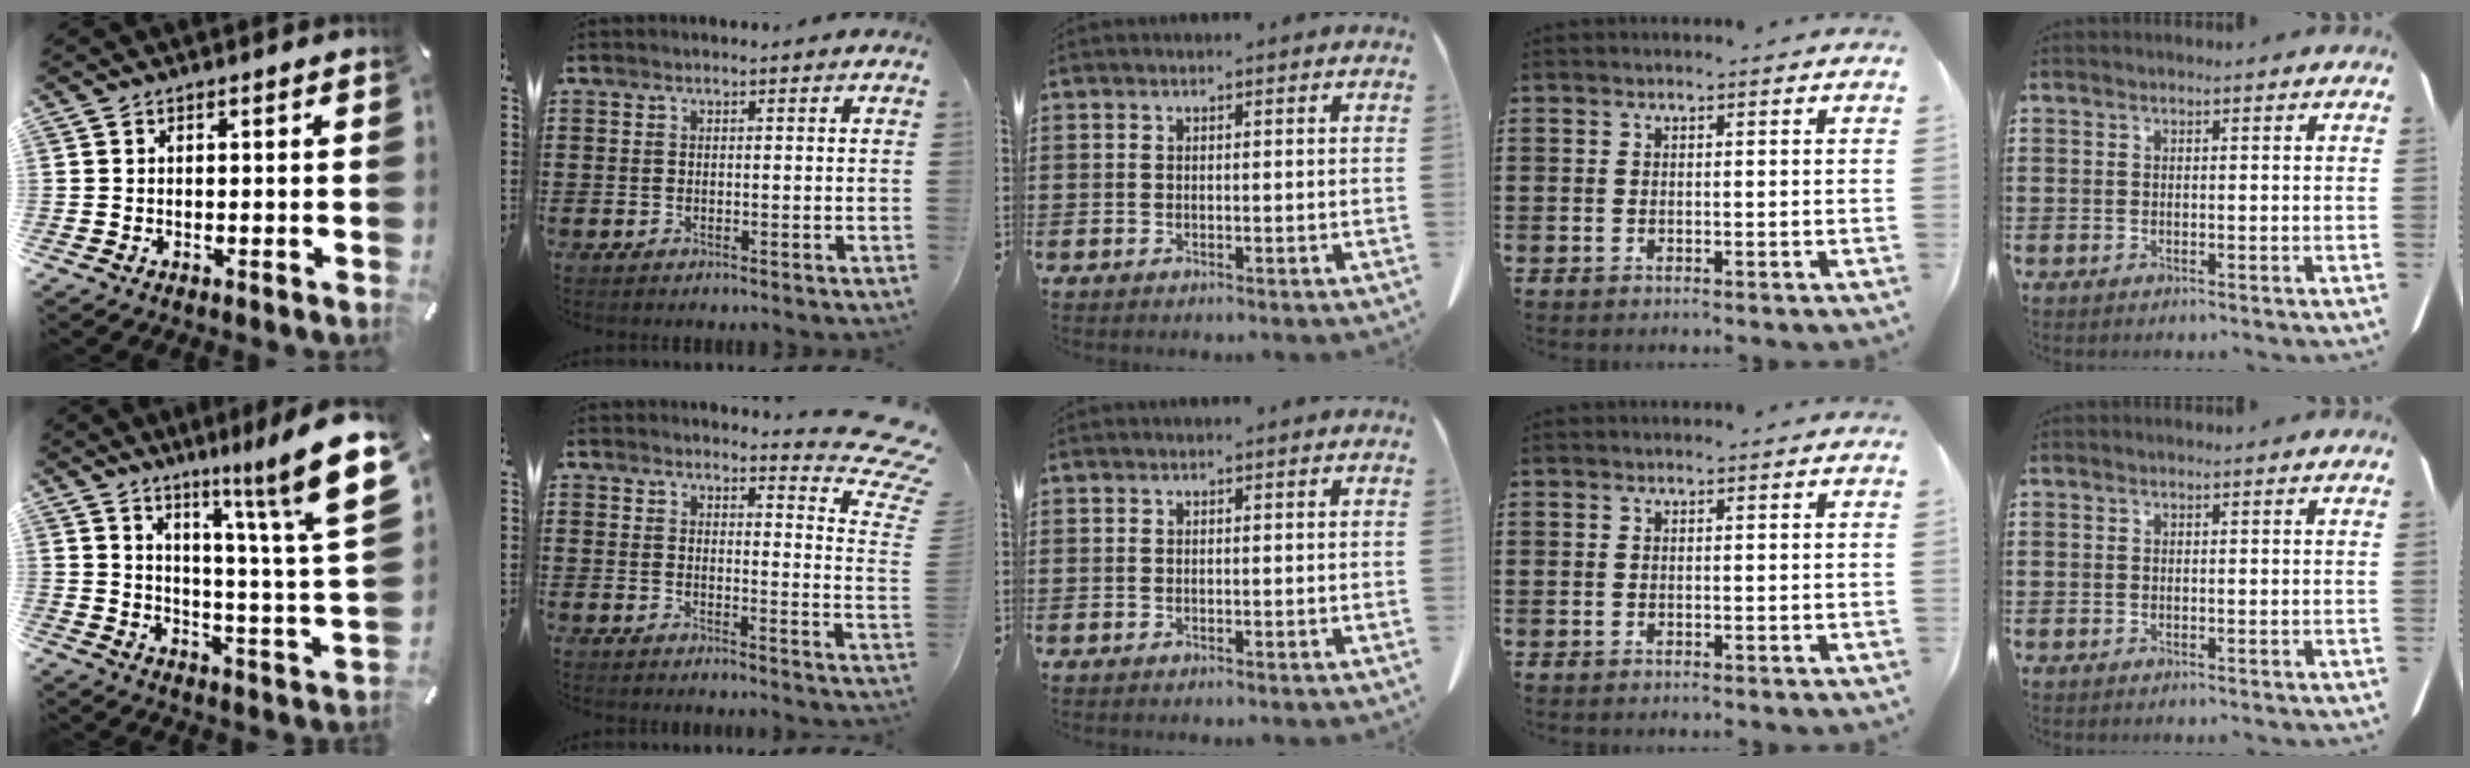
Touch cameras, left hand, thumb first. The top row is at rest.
{"thumb": {"total": 15.1, "force": [10.2, 1.3, 11.0], "torque": [-0.166, -0.086, 0.156]}, "index": {"total": 6.7, "force": [5.7, 1.0, 3.3], "torque": [-0.047, -0.039, 0.096]}}